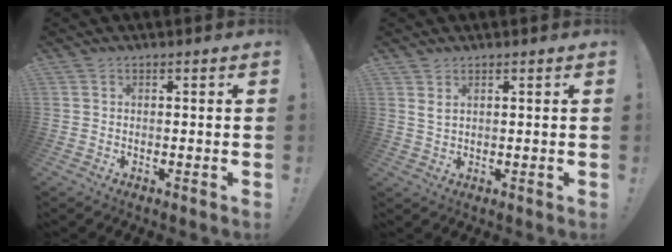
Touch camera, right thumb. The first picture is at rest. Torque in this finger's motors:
{"motor_torque": [-0.03, 0.06, 0.01, 0.27, 0.00]}